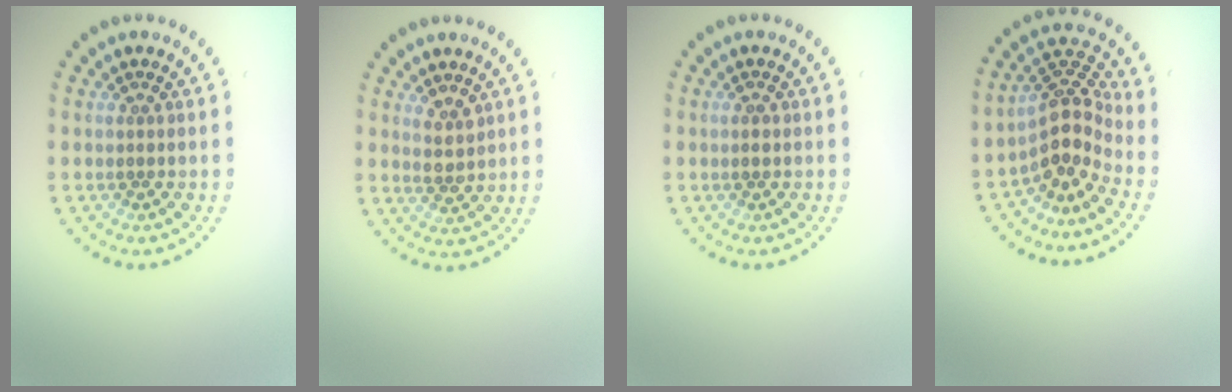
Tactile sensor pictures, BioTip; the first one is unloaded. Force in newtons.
{"total": 1.7, "press": 1.6, "slide": 0.5}
{"total": 1.1, "press": 1.1, "slide": 0.1}
{"total": 4.2, "press": 3.1, "slide": 2.9}